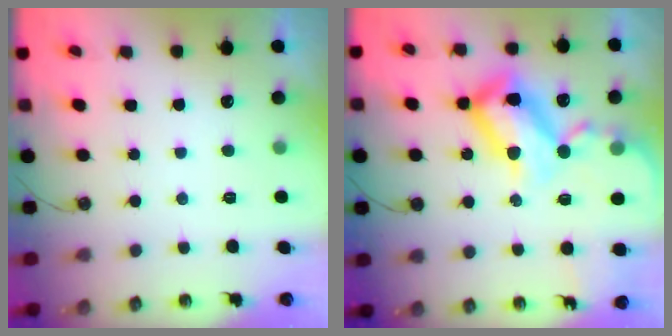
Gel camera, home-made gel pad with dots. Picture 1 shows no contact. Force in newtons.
{"total": 26.2, "press": 26.1, "slide": 2.5}